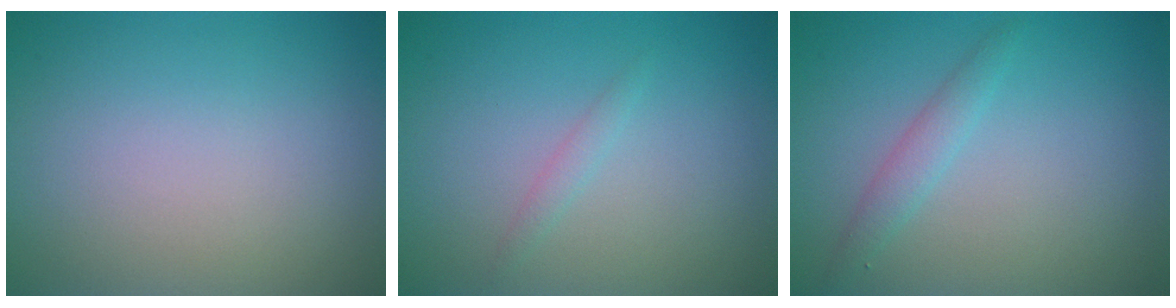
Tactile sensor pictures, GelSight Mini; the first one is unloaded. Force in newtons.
{"total": 0.9, "press": 0.8, "slide": 0.0}
{"total": 1.6, "press": 1.6, "slide": 0.1}